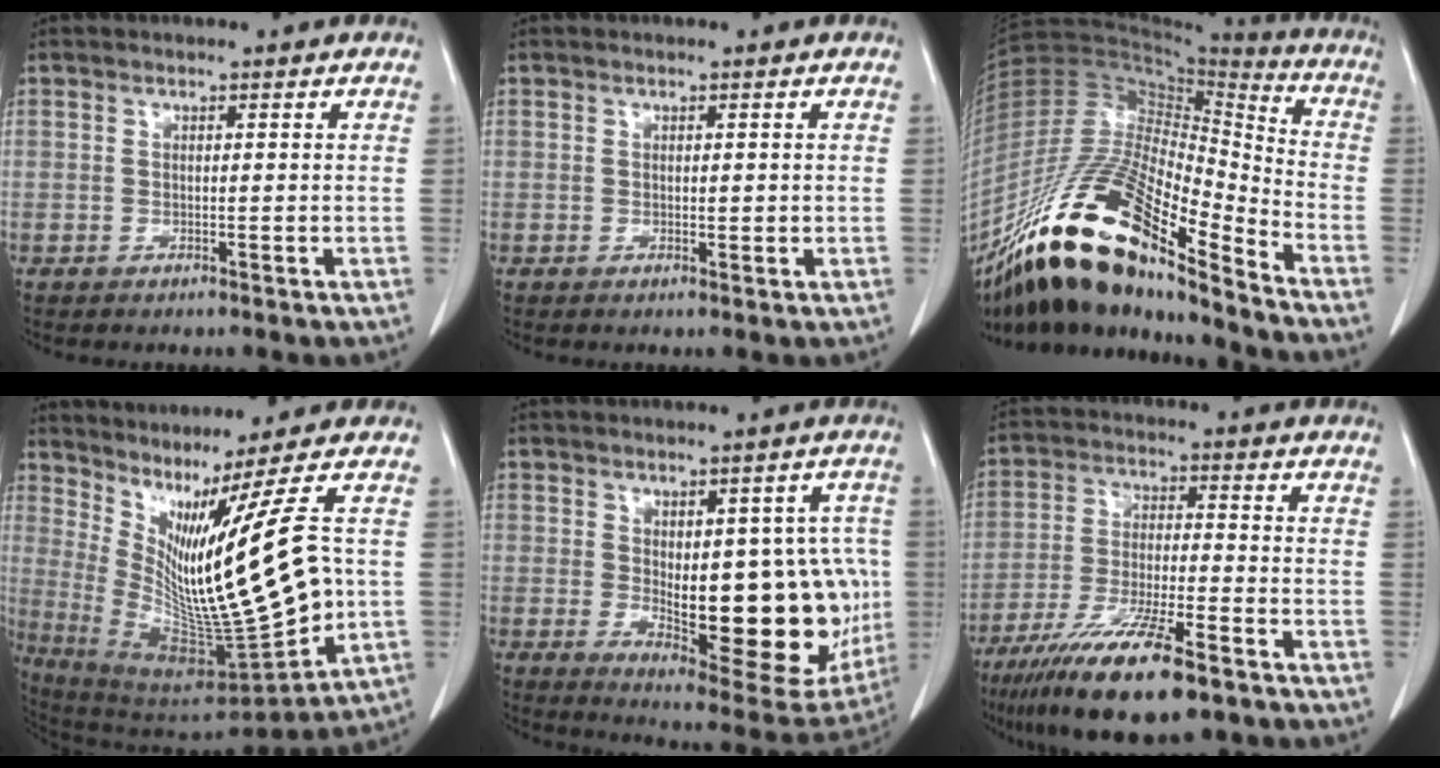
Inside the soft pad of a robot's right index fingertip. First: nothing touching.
{"total": 1.0, "force": [0.1, 0.5, 0.9], "torque": [-0.011, -0.002, 0.004]}
{"total": 24.9, "force": [-16.9, 5.3, 17.5], "torque": [-0.341, -0.012, -0.306]}
{"total": 17.8, "force": [3.0, 0.4, 17.5], "torque": [-0.301, -0.029, 0.071]}
{"total": 18.4, "force": [-1.1, 7.2, 16.9], "torque": [-0.200, 0.004, 0.010]}
{"total": 14.7, "force": [-9.8, 2.2, 10.7], "torque": [-0.206, -0.036, -0.173]}